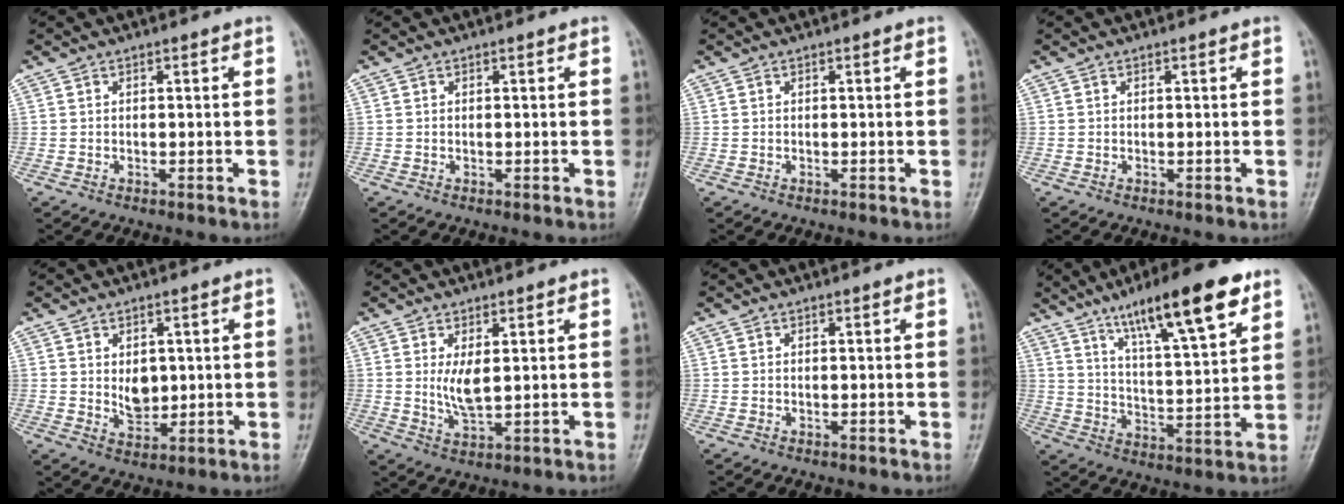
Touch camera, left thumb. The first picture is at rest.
{"total": 0.0}
{"total": 0.0}
{"total": 0.0}
{"total": 4.9, "force": [0.8, 3.5, 3.3], "torque": [-0.036, -0.013, 0.022]}
{"total": 4.5, "force": [1.0, 1.8, 4.0], "torque": [-0.073, -0.017, 0.028]}
{"total": 0.0}
{"total": 17.9, "force": [10.7, 3.8, 13.9], "torque": [-0.203, -0.043, 0.177]}